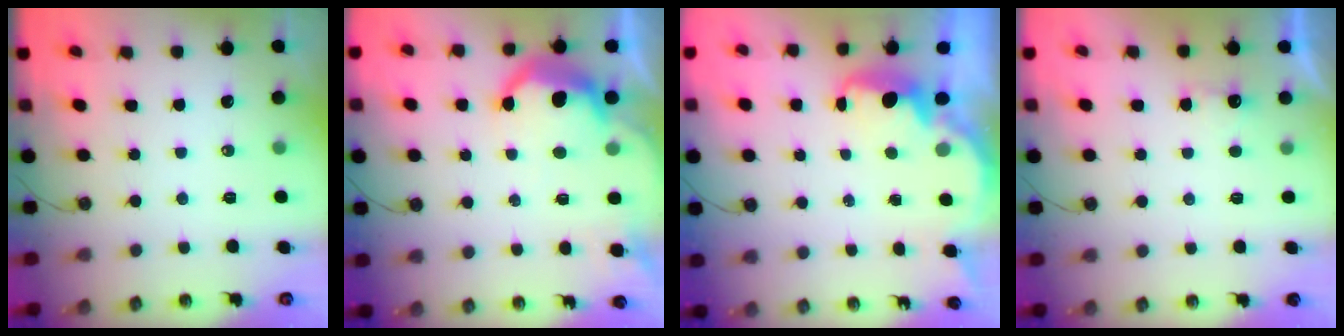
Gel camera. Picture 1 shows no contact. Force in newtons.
{"total": 11.1, "press": 11.0, "slide": 0.6}
{"total": 2.9, "press": 2.9, "slide": 0.6}
{"total": 2.1, "press": 1.9, "slide": 0.9}